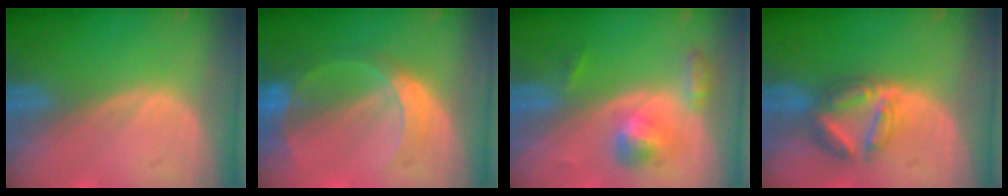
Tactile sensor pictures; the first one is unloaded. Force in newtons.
{"total": 6.7, "press": 5.9, "slide": 3.2}
{"total": 5.3, "press": 5.0, "slide": 1.7}
{"total": 5.8, "press": 5.8, "slide": 0.2}